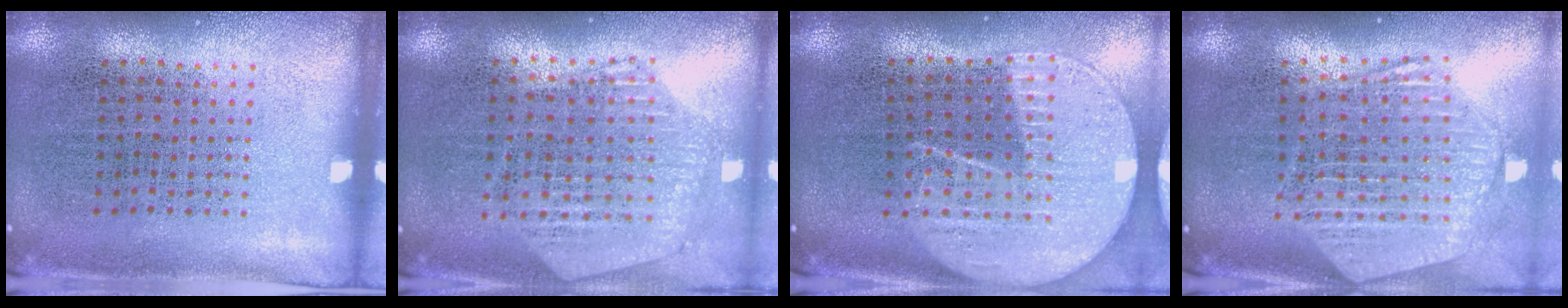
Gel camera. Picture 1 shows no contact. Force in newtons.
{"total": 1.1, "press": 1.1, "slide": 0.3}
{"total": 2.2, "press": 2.0, "slide": 1.1}
{"total": 2.7, "press": 2.2, "slide": 1.5}